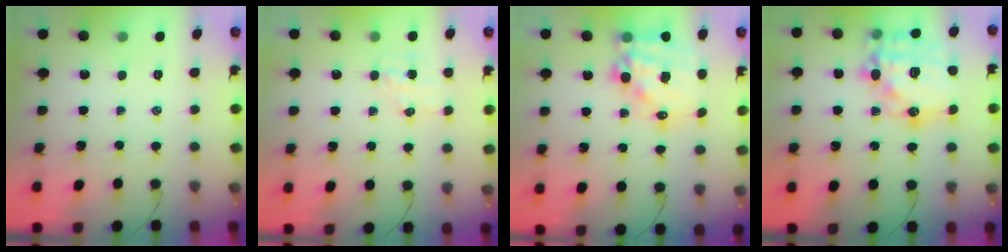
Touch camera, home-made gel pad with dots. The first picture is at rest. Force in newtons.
{"total": 5.1, "press": 5.0, "slide": 1.2}
{"total": 15.4, "press": 14.9, "slide": 3.6}
{"total": 21.8, "press": 21.5, "slide": 3.4}